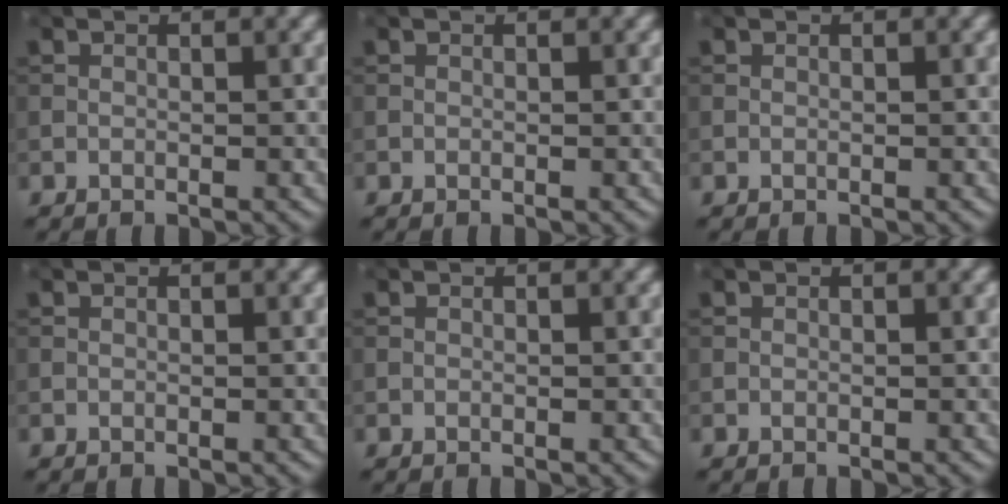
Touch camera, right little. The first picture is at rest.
{"total": 0.0}
{"total": 0.0}
{"total": 0.0}
{"total": 0.0}
{"total": 0.0}